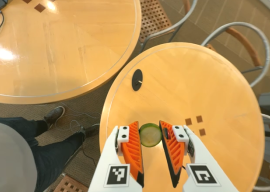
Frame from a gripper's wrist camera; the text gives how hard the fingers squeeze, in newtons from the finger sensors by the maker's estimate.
{"total": 9.9, "left": 10.1, "right": 9.6}